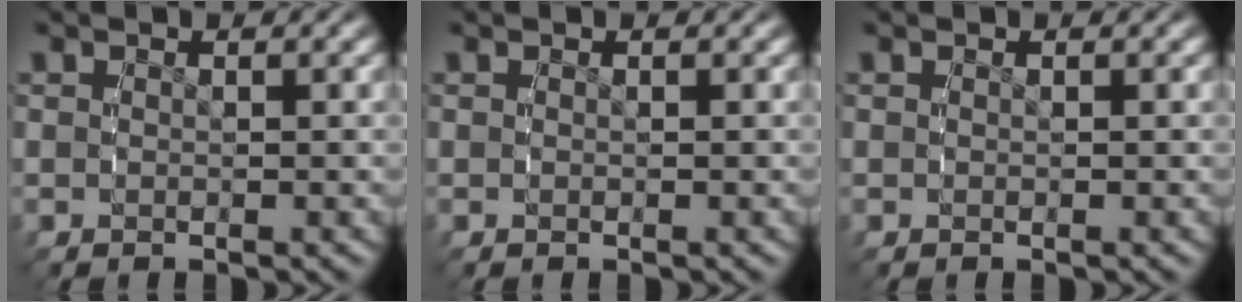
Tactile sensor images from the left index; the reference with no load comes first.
{"total": 0.0}
{"total": 0.0}